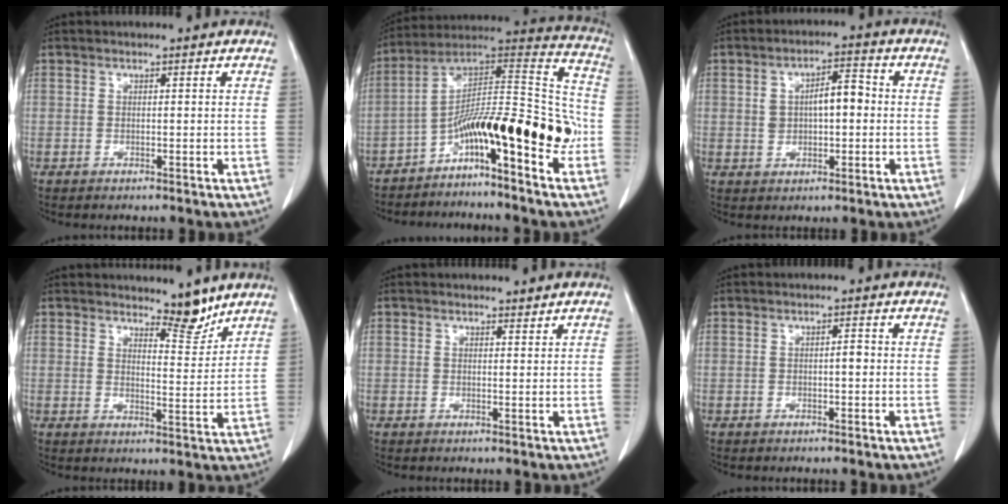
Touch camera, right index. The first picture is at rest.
{"total": 17.0, "force": [-7.4, 2.5, 15.1], "torque": [-0.233, 0.048, -0.117]}
{"total": 6.2, "force": [0.5, 2.8, 5.4], "torque": [-0.093, 0.026, 0.011]}
{"total": 4.8, "force": [4.3, 1.0, 1.7], "torque": [-0.019, -0.018, 0.065]}
{"total": 0.9, "force": [0.9, 0.2, 0.1], "torque": [-0.005, -0.001, 0.015]}
{"total": 1.0, "force": [-0.2, 0.3, 1.0], "torque": [-0.011, 0.005, -0.002]}